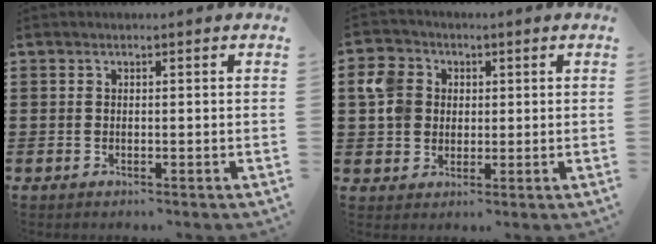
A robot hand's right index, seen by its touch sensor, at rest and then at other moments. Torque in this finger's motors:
{"motor_torque": [0.54, -0.13, 0.24, 0.09]}